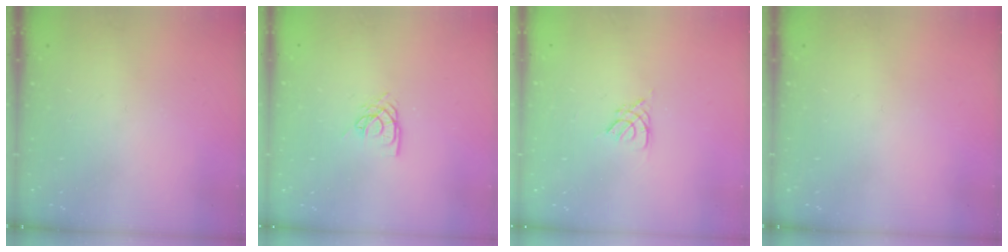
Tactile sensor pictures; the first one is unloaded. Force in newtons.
{"total": 6.0, "press": 6.0, "slide": 0.5}
{"total": 2.8, "press": 2.7, "slide": 0.5}
{"total": 0.0}